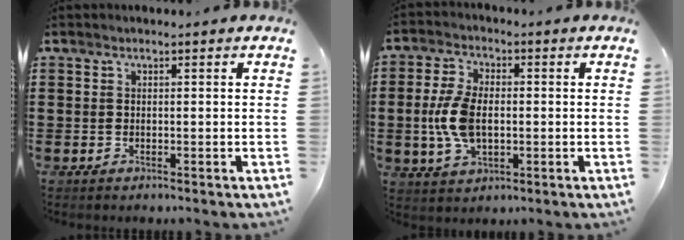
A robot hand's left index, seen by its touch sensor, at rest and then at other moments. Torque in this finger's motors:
{"motor_torque": [1.54, 0.60, 0.89, 0.18]}